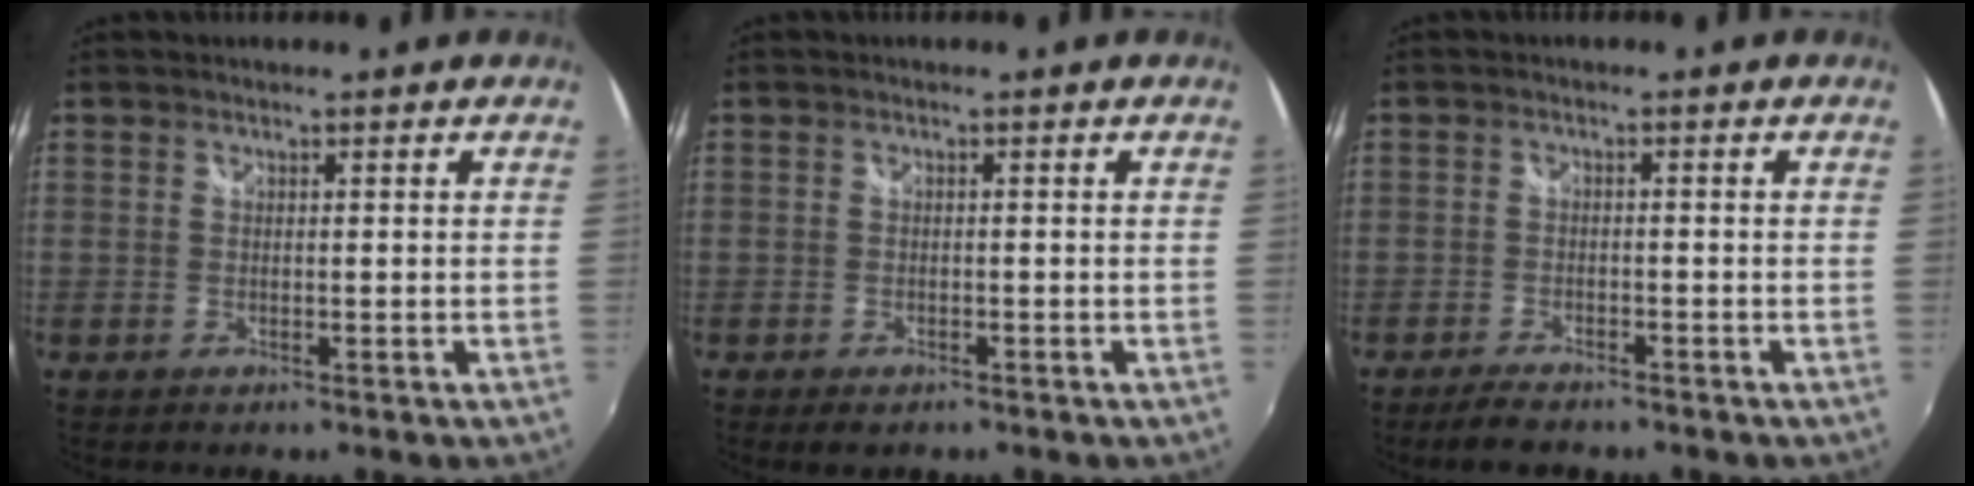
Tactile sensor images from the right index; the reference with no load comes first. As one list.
[{"total": 2.5, "force": [-1.8, 1.2, 1.2], "torque": [-0.027, -0.012, -0.028]}, {"total": 4.3, "force": [-3.8, 1.1, 1.8], "torque": [-0.050, -0.009, -0.065]}]